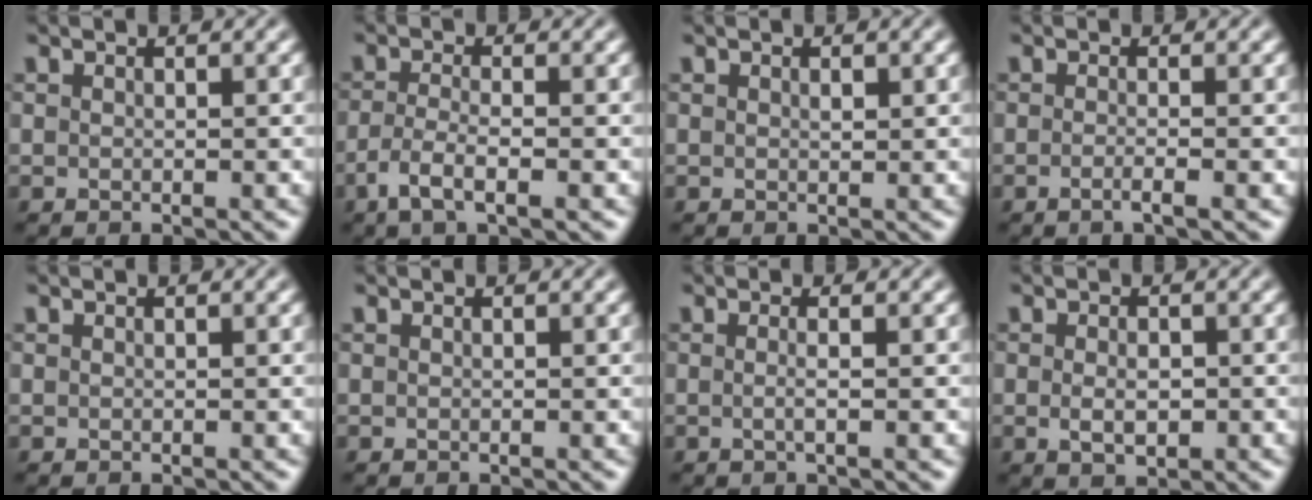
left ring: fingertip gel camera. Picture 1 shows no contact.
{"total": 2.9, "force": [-1.6, 0.7, 2.3], "torque": [-0.053, -0.002, -0.037]}
{"total": 0.6, "force": [0.2, 0.3, 0.5], "torque": [-0.008, 0.000, 0.003]}
{"total": 1.7, "force": [-0.5, 0.5, 1.6], "torque": [-0.020, -0.003, -0.016]}
{"total": 0.0}
{"total": 0.0}
{"total": 1.8, "force": [0.1, 0.6, 1.7], "torque": [-0.021, -0.008, -0.011]}
{"total": 2.4, "force": [-0.3, 1.3, 2.0], "torque": [-0.036, -0.004, -0.004]}